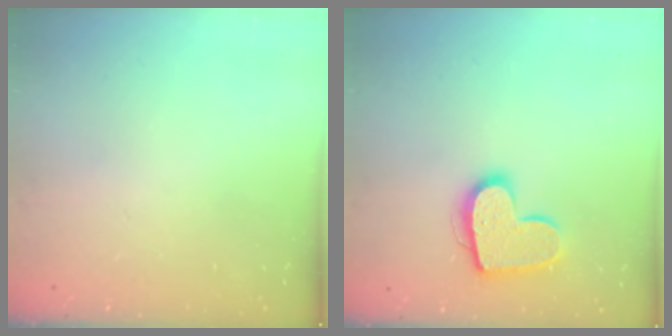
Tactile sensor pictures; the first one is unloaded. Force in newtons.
{"total": 13.9, "press": 13.9, "slide": 0.9}